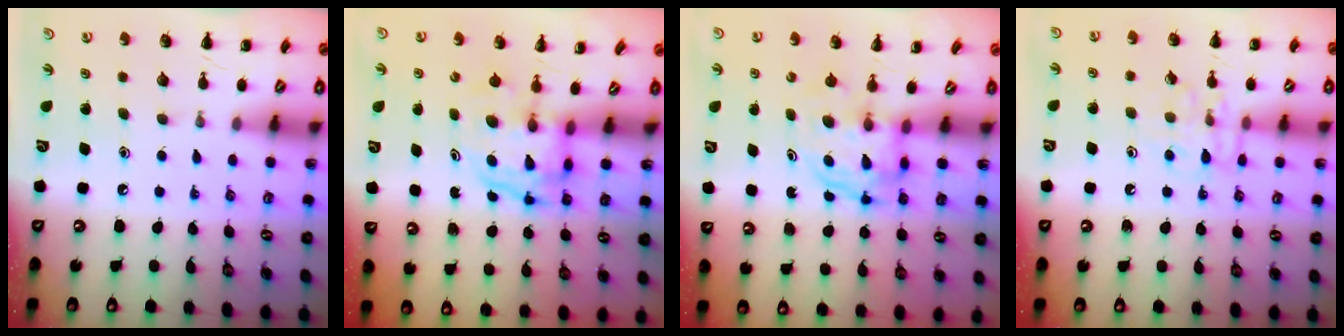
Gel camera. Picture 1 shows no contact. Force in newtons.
{"total": 4.0, "press": 3.9, "slide": 0.7}
{"total": 3.7, "press": 3.7, "slide": 0.3}
{"total": 8.8, "press": 8.8, "slide": 0.6}